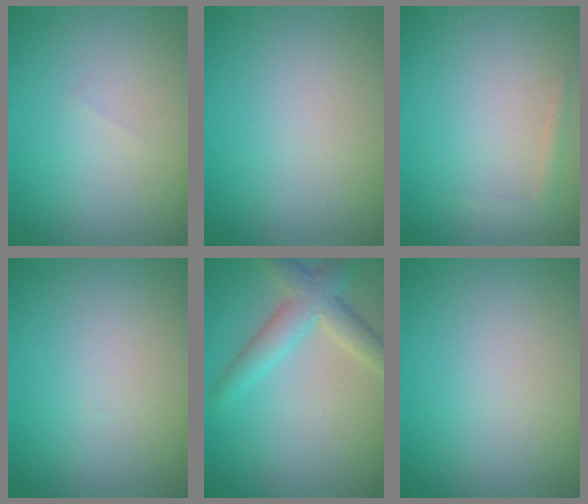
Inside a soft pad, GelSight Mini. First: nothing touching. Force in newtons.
{"total": 0.0}
{"total": 0.9, "press": 0.9, "slide": 0.1}
{"total": 0.0}
{"total": 4.0, "press": 4.0, "slide": 0.1}
{"total": 0.0}